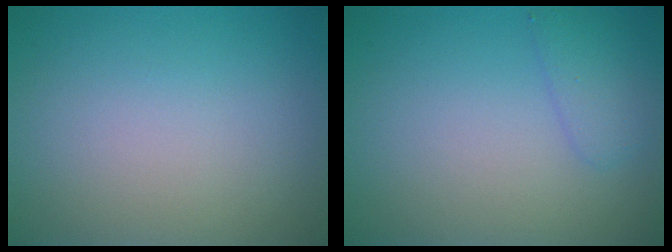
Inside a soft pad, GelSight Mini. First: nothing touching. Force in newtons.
{"total": 1.7, "press": 1.7, "slide": 0.1}